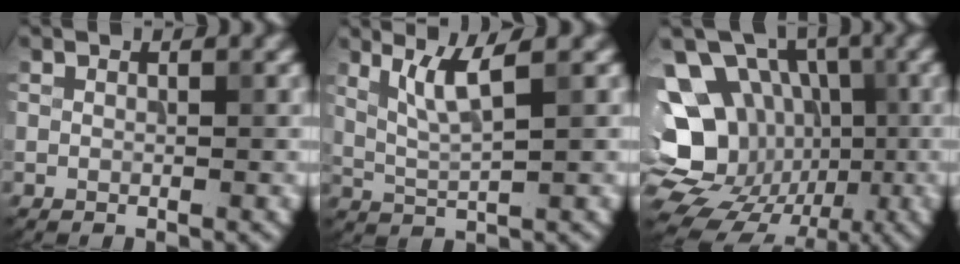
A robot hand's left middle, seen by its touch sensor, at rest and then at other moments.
{"total": 3.6, "force": [1.6, 0.5, 3.2], "torque": [-0.066, -0.004, 0.038]}
{"total": 12.8, "force": [-0.8, 10.6, 7.2], "torque": [-0.111, -0.001, -0.013]}